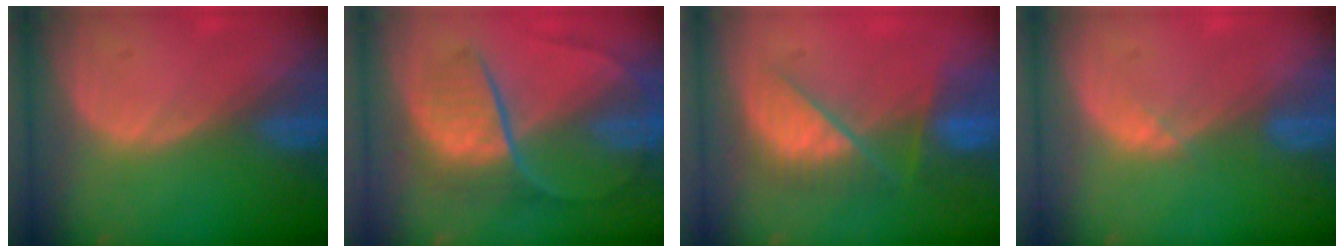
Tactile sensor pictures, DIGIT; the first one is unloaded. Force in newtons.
{"total": 8.9, "press": 7.6, "slide": 4.7}
{"total": 7.3, "press": 7.3, "slide": 0.5}
{"total": 0.9, "press": 0.9, "slide": 0.3}